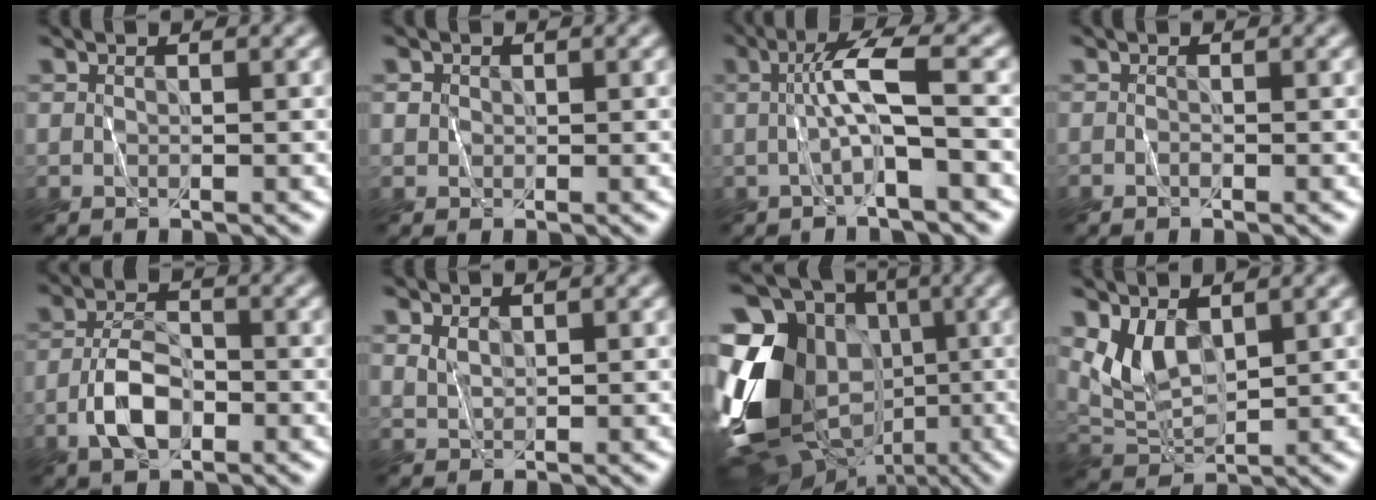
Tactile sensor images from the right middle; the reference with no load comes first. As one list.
[{"total": 0.7, "force": [-0.1, 0.6, -0.3], "torque": [0.009, 0.003, 0.008]}, {"total": 3.6, "force": [-0.3, 0.4, 3.6], "torque": [-0.068, 0.010, -0.001]}, {"total": 0.5, "force": [-0.5, -0.1, -0.1], "torque": [0.002, 0.003, -0.004]}, {"total": 4.2, "force": [-2.1, 2.1, 3.0], "torque": [-0.054, 0.008, -0.039]}, {"total": 0.8, "force": [0.5, 0.6, 0.3], "torque": [-0.010, 0.004, 0.024]}, {"total": 18.2, "force": [-2.2, 14.9, 10.1], "torque": [-0.218, 0.001, -0.018]}, {"total": 3.6, "force": [1.3, 2.2, 2.6], "torque": [-0.060, -0.004, 0.042]}]